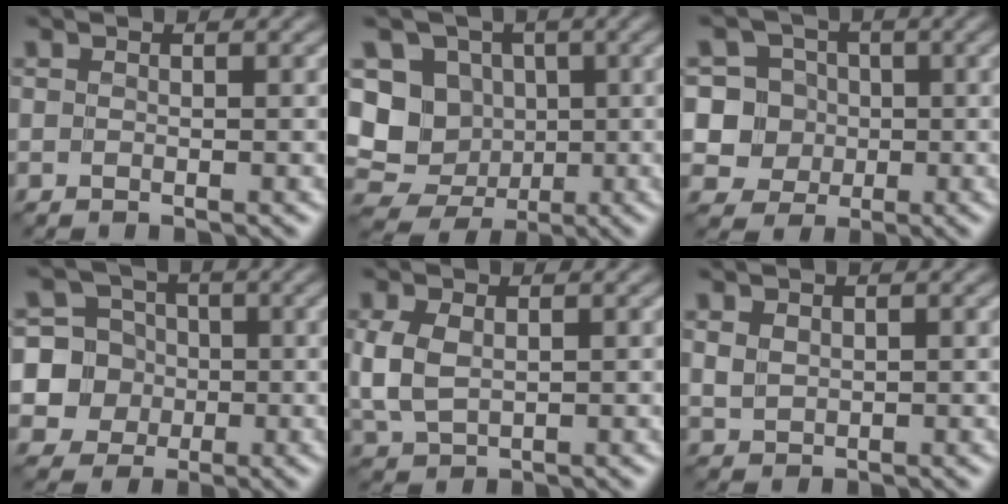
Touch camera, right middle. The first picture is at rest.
{"total": 8.0, "force": [0.7, 7.3, 3.1], "torque": [-0.038, 0.014, -0.025]}
{"total": 7.8, "force": [0.1, 7.6, 1.8], "torque": [-0.040, 0.026, -0.006]}
{"total": 7.9, "force": [-0.6, 7.7, 1.5], "torque": [-0.033, 0.025, -0.035]}
{"total": 3.3, "force": [0.8, 2.3, 2.3], "torque": [-0.065, 0.002, 0.018]}
{"total": 1.2, "force": [0.8, 0.9, 0.4], "torque": [-0.010, 0.002, 0.018]}